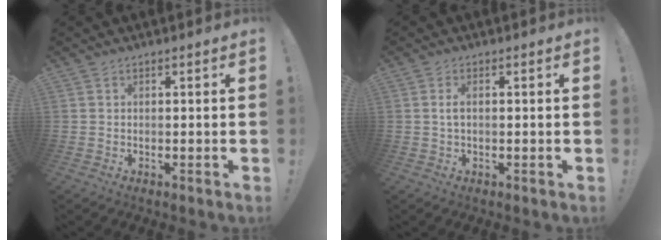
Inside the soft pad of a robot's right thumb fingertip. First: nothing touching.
{"total": 2.1, "force": [0.0, 1.0, 1.8], "torque": [-0.033, 0.003, -0.001]}